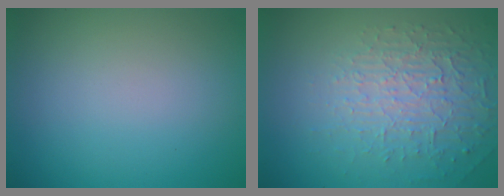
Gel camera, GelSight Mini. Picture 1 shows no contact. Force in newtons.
{"total": 5.1, "press": 3.4, "slide": 3.7}